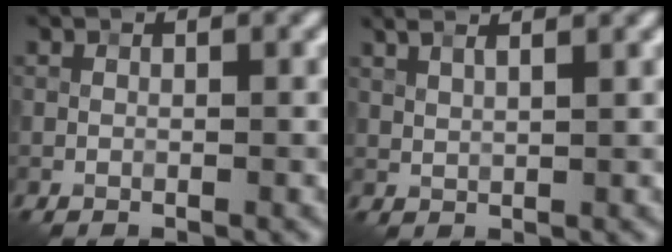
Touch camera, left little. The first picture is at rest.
{"total": 4.8, "force": [3.2, 2.0, 3.0], "torque": [-0.040, 0.043, 0.027]}